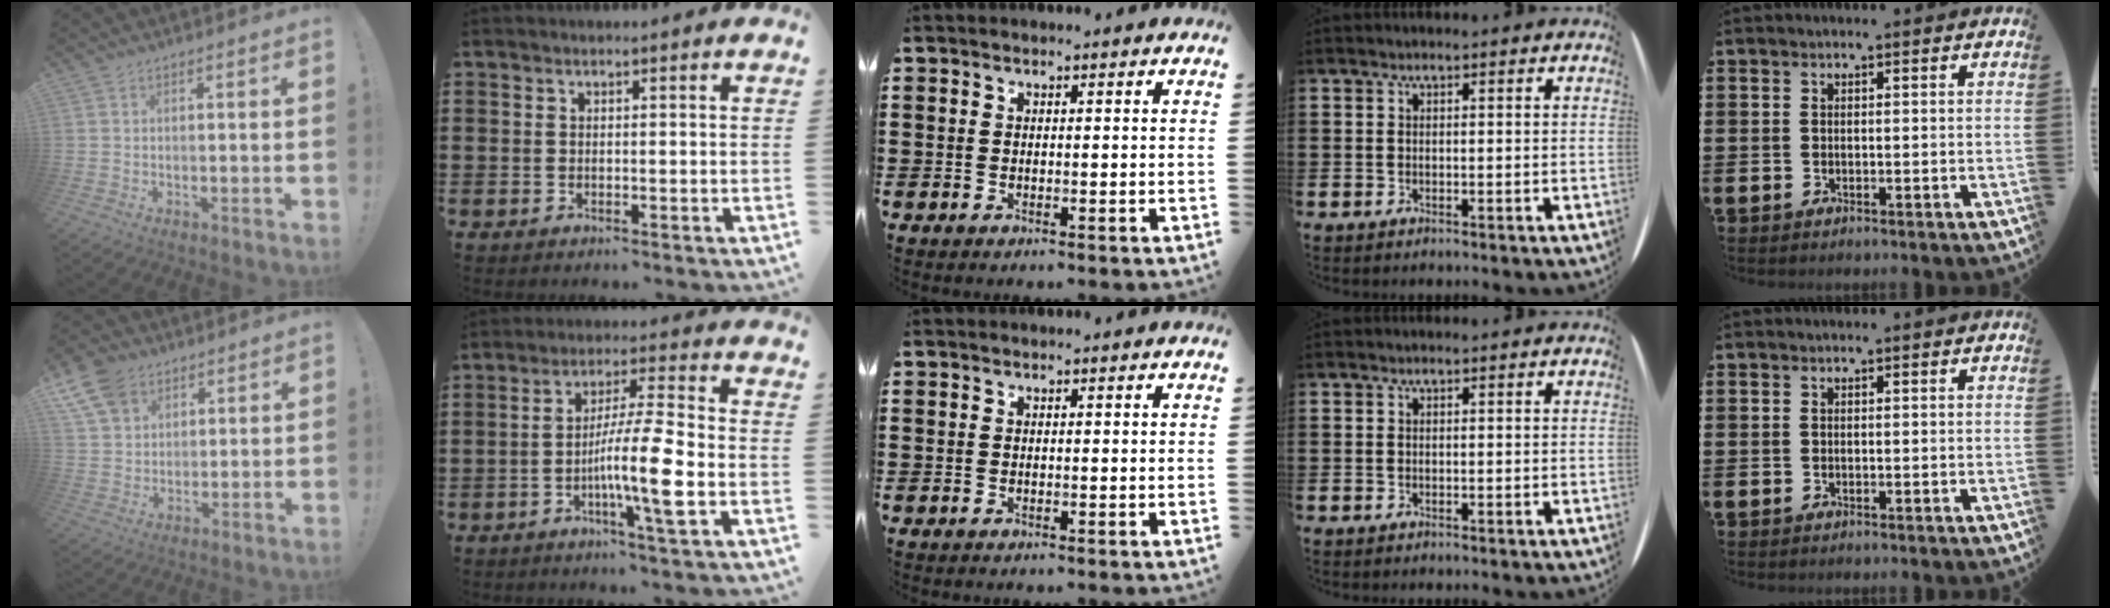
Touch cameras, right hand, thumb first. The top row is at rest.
{"thumb": {"total": 10.7, "force": [6.2, 7.5, 4.3], "torque": [-0.087, -0.028, 0.124]}, "index": {"total": 10.4, "force": [-3.0, 0.7, 9.9], "torque": [-0.192, -0.011, -0.060]}}